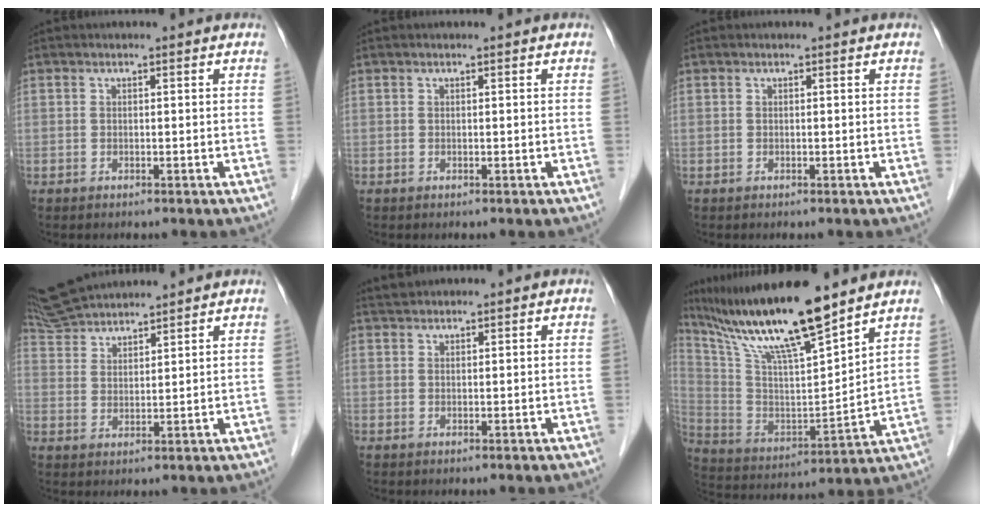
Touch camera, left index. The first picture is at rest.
{"total": 0.0}
{"total": 0.0}
{"total": 9.2, "force": [8.9, 0.7, 2.0], "torque": [-0.048, 0.032, 0.169]}
{"total": 1.6, "force": [1.6, 0.2, 0.1], "torque": [-0.007, 0.013, 0.034]}
{"total": 17.8, "force": [14.2, 0.8, 10.8], "torque": [-0.203, -0.002, 0.266]}